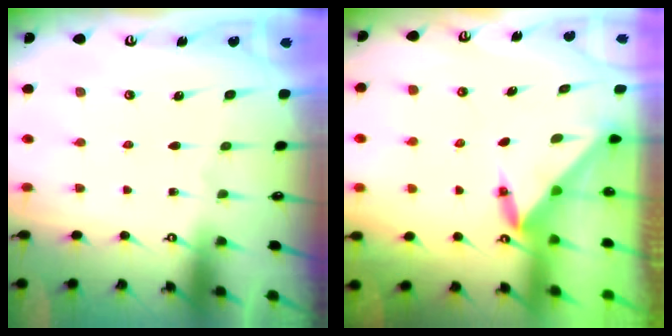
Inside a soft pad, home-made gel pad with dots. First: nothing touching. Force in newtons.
{"total": 3.4, "press": 3.4, "slide": 0.3}